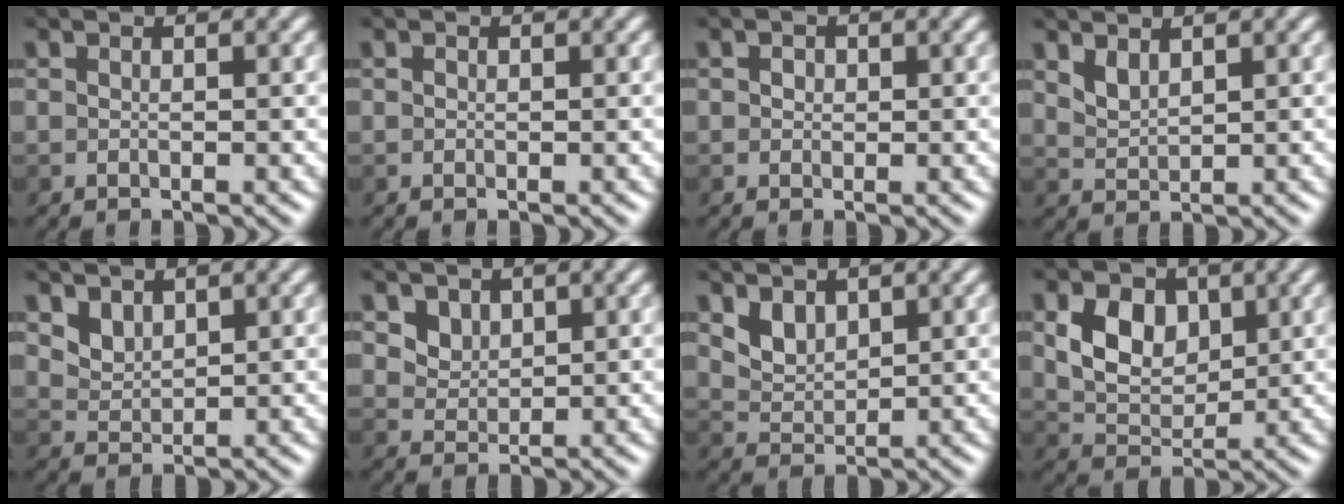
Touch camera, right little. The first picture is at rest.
{"total": 0.0}
{"total": 0.8, "force": [0.2, 0.7, 0.4], "torque": [-0.006, -0.001, 0.000]}
{"total": 1.7, "force": [1.2, 0.7, 0.8], "torque": [-0.021, -0.003, 0.031]}
{"total": 2.0, "force": [1.4, 1.2, 0.8], "torque": [-0.019, -0.007, 0.034]}
{"total": 2.1, "force": [1.2, 1.5, 0.8], "torque": [-0.018, -0.016, 0.038]}
{"total": 2.4, "force": [1.4, 1.6, 1.2], "torque": [-0.026, -0.007, 0.035]}
{"total": 5.4, "force": [1.5, 3.8, 3.5], "torque": [-0.070, -0.003, 0.028]}